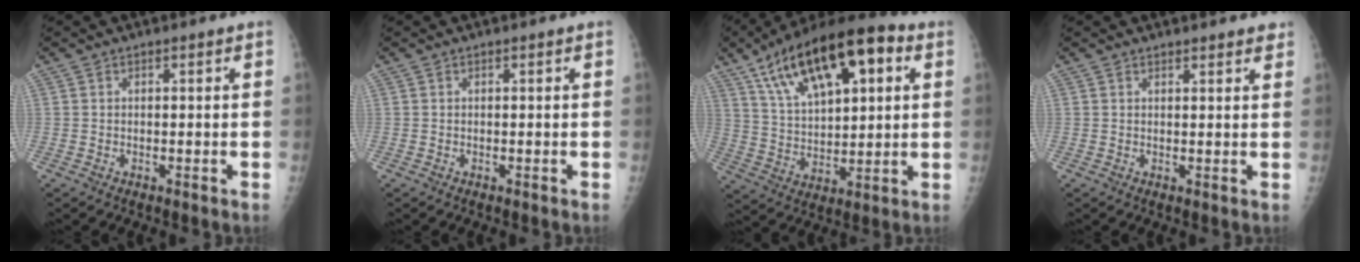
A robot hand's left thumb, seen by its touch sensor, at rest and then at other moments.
{"total": 0.0}
{"total": 21.9, "force": [10.0, 9.5, 17.0], "torque": [-0.264, -0.005, 0.173]}
{"total": 3.0, "force": [2.7, 0.8, 0.9], "torque": [0.006, -0.008, 0.027]}